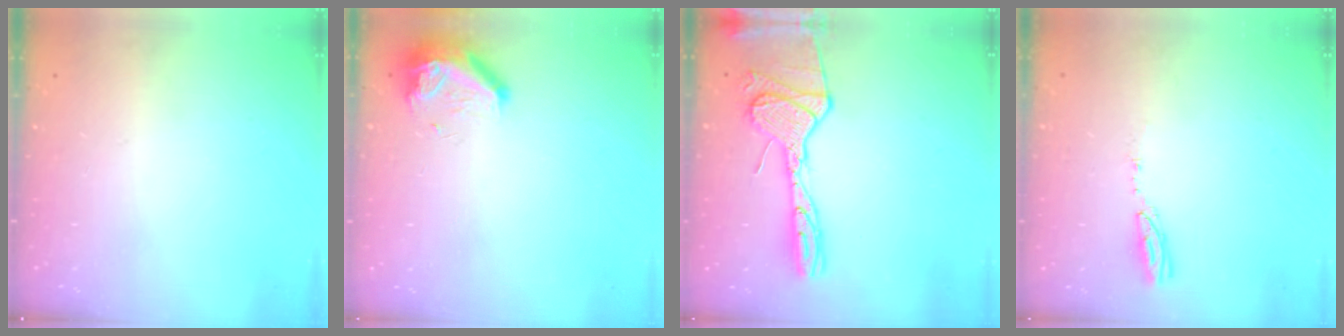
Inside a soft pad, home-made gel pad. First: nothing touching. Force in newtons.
{"total": 9.4, "press": 8.8, "slide": 3.5}
{"total": 17.4, "press": 17.2, "slide": 2.8}
{"total": 3.6, "press": 3.6, "slide": 0.3}